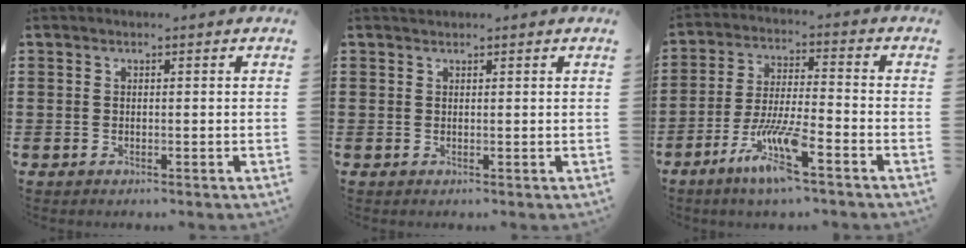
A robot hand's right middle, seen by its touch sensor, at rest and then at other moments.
{"total": 0.0}
{"total": 9.2, "force": [-5.5, 1.4, 7.2], "torque": [-0.146, -0.007, -0.104]}